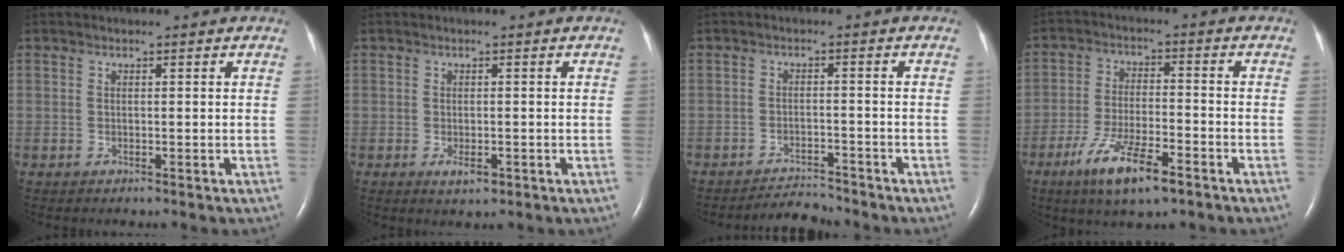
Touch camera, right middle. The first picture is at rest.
{"total": 2.1, "force": [-1.0, 0.8, 1.7], "torque": [-0.024, -0.001, -0.011]}
{"total": 3.5, "force": [-3.5, 0.0, -0.4], "torque": [0.000, -0.013, -0.056]}
{"total": 9.8, "force": [-5.9, 2.0, 7.5], "torque": [-0.145, -0.015, -0.103]}